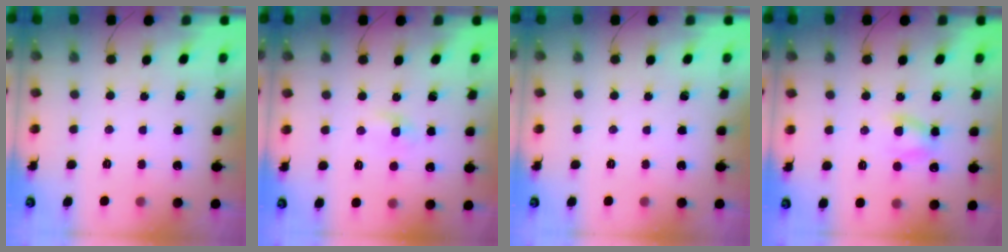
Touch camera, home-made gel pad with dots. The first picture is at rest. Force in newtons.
{"total": 1.2, "press": 1.0, "slide": 0.7}
{"total": 0.0}
{"total": 5.9, "press": 5.7, "slide": 1.6}